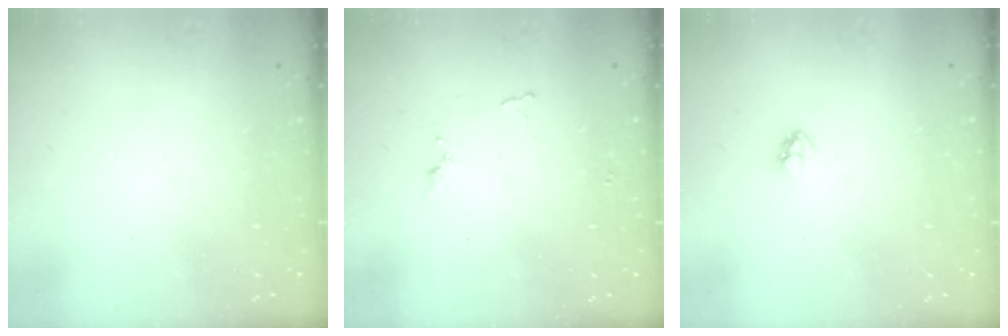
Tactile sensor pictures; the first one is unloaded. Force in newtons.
{"total": 5.9, "press": 5.9, "slide": 0.4}
{"total": 2.9, "press": 2.9, "slide": 0.2}